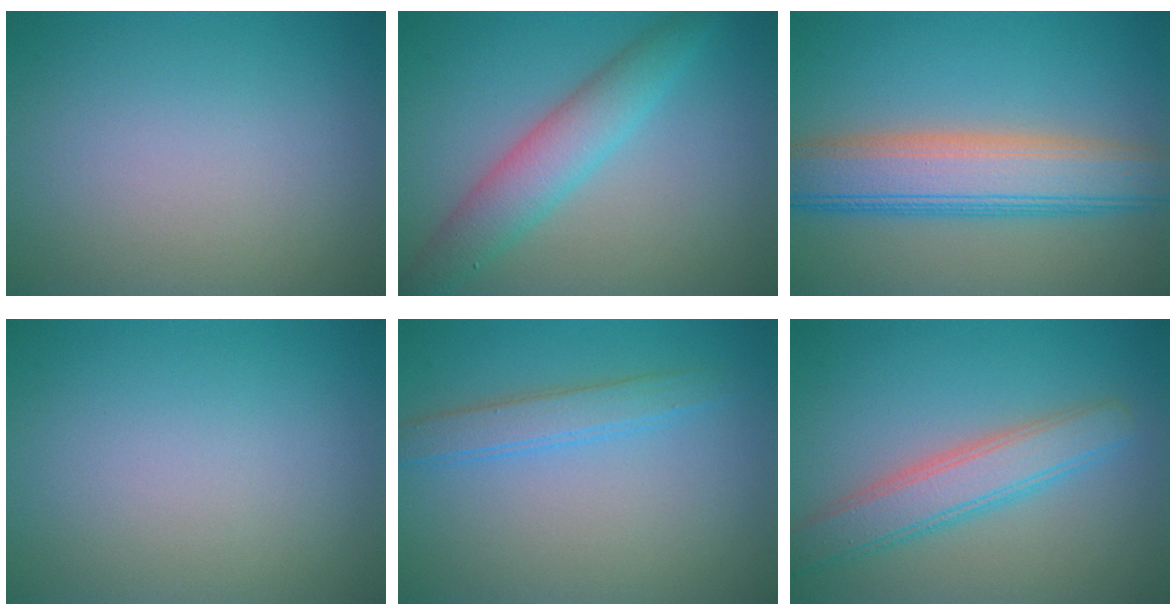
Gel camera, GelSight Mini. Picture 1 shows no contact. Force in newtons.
{"total": 4.5, "press": 4.5, "slide": 0.2}
{"total": 8.0, "press": 8.0, "slide": 0.5}
{"total": 0.0}
{"total": 2.5, "press": 2.5, "slide": 0.1}
{"total": 4.4, "press": 4.4, "slide": 0.2}